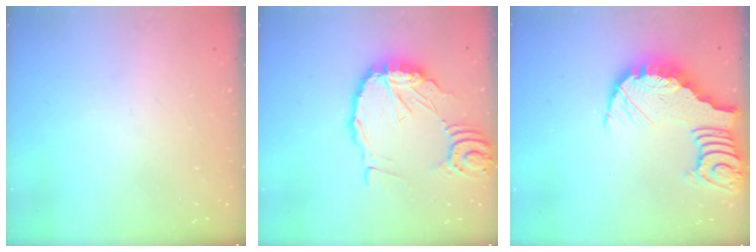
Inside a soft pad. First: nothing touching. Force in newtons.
{"total": 14.7, "press": 14.6, "slide": 1.6}
{"total": 7.4, "press": 7.4, "slide": 1.1}